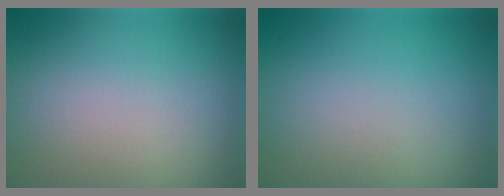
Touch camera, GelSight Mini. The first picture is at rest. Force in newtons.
{"total": 0.0}